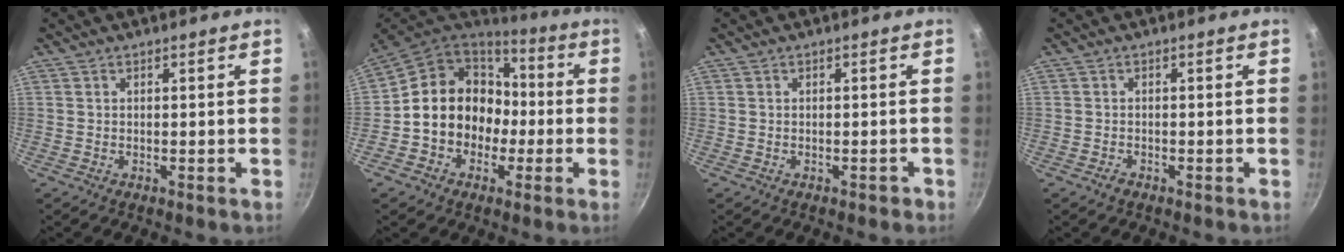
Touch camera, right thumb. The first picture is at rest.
{"total": 16.3, "force": [-1.5, 14.0, 8.1], "torque": [-0.100, 0.052, -0.027]}
{"total": 0.7, "force": [-0.5, 0.5, 0.3], "torque": [0.007, 0.013, 0.002]}
{"total": 1.1, "force": [-0.8, 0.6, 0.5], "torque": [-0.011, 0.007, -0.014]}